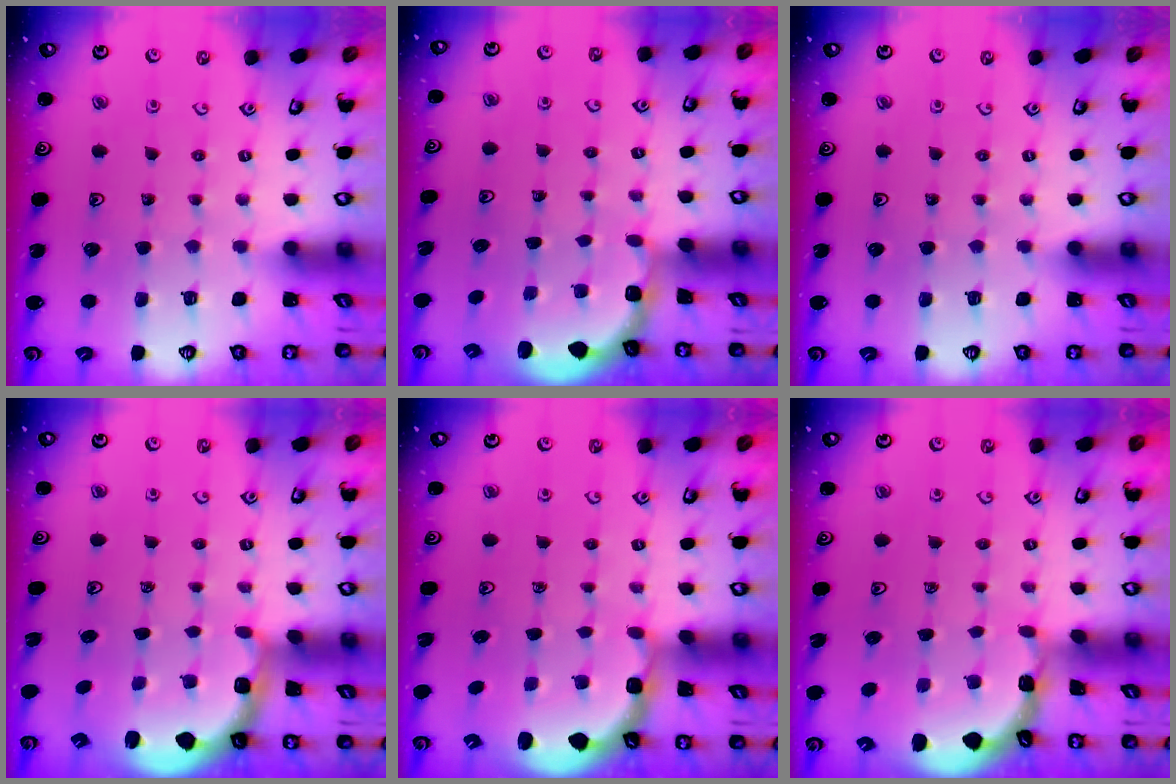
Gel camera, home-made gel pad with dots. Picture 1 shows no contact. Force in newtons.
{"total": 1.8, "press": 1.6, "slide": 0.7}
{"total": 0.0}
{"total": 2.4, "press": 1.1, "slide": 2.1}
{"total": 2.4, "press": 2.0, "slide": 1.3}
{"total": 1.1, "press": 1.0, "slide": 0.1}